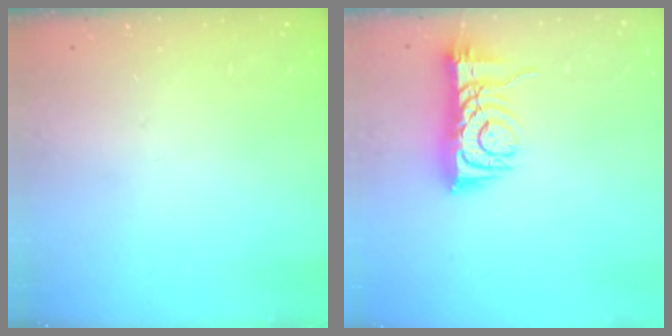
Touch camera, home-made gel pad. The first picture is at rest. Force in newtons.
{"total": 7.6, "press": 7.5, "slide": 1.2}